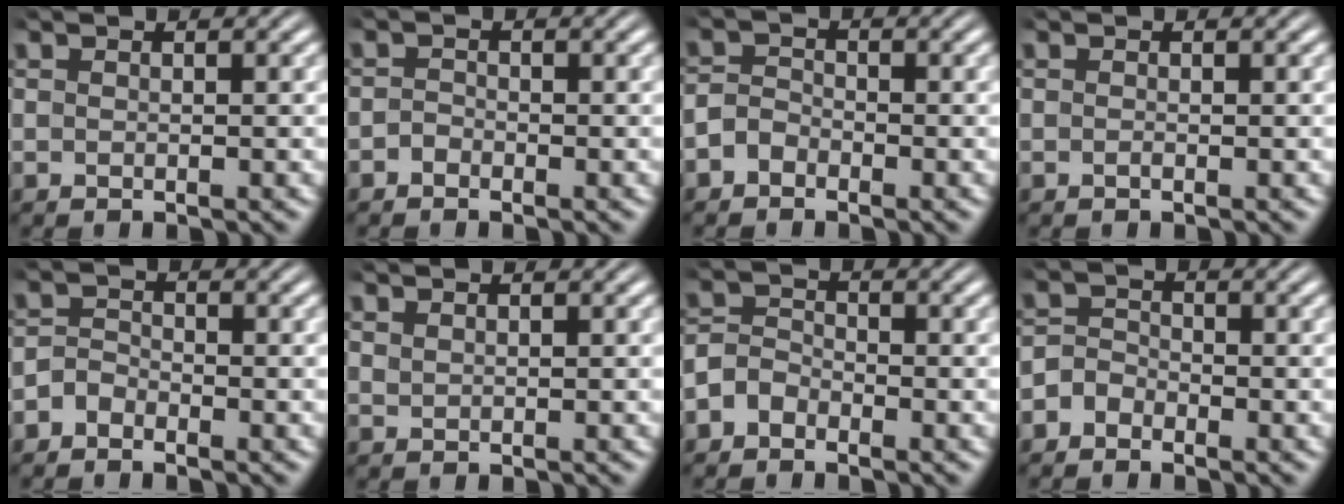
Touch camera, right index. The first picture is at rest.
{"total": 1.0, "force": [-1.0, 0.3, -0.2], "torque": [0.003, -0.011, -0.016]}
{"total": 2.3, "force": [-1.5, 1.7, 0.5], "torque": [-0.012, -0.010, -0.027]}
{"total": 0.0}
{"total": 2.1, "force": [-1.6, 1.4, 0.4], "torque": [-0.008, -0.009, -0.031]}
{"total": 0.7, "force": [0.6, -0.4, 0.0], "torque": [0.004, -0.002, 0.019]}
{"total": 3.3, "force": [-1.8, 2.6, 1.0], "torque": [-0.025, -0.013, -0.031]}
{"total": 2.8, "force": [-1.7, 2.1, 0.6], "torque": [-0.012, -0.009, -0.033]}